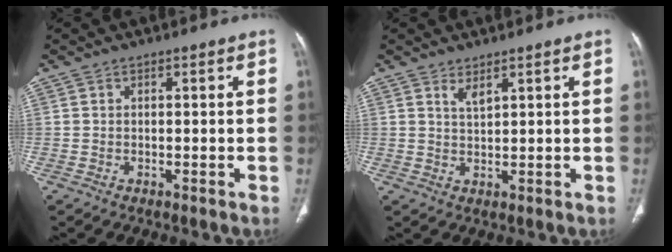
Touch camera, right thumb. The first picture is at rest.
{"total": 2.1, "force": [1.6, 0.5, 1.4], "torque": [-0.023, -0.015, 0.032]}